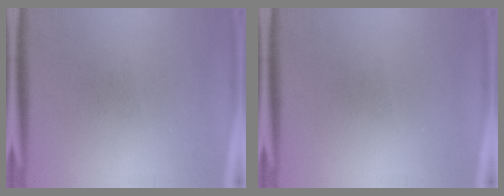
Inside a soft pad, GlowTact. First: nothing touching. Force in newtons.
{"total": 0.0}